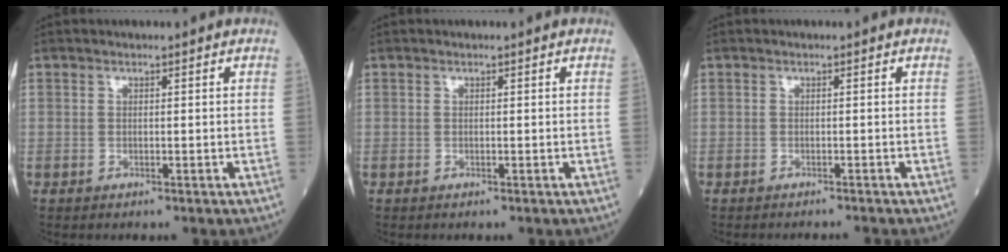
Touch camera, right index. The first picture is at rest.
{"total": 0.0}
{"total": 2.3, "force": [-2.2, -0.6, 0.3], "torque": [0.001, -0.004, -0.029]}